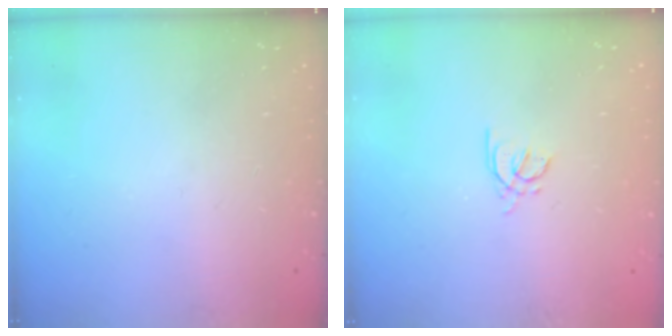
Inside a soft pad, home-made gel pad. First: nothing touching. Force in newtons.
{"total": 2.8, "press": 2.7, "slide": 0.8}